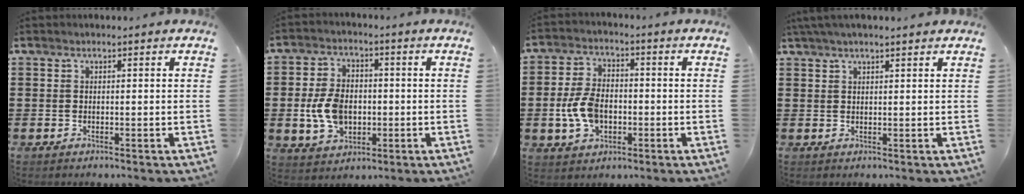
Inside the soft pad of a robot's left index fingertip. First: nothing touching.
{"total": 8.1, "force": [-0.9, 5.6, 5.7], "torque": [-0.133, 0.010, -0.019]}
{"total": 7.7, "force": [-1.5, 5.0, 5.7], "torque": [-0.142, 0.002, -0.035]}
{"total": 2.4, "force": [1.8, 0.3, 1.5], "torque": [-0.032, 0.004, 0.035]}